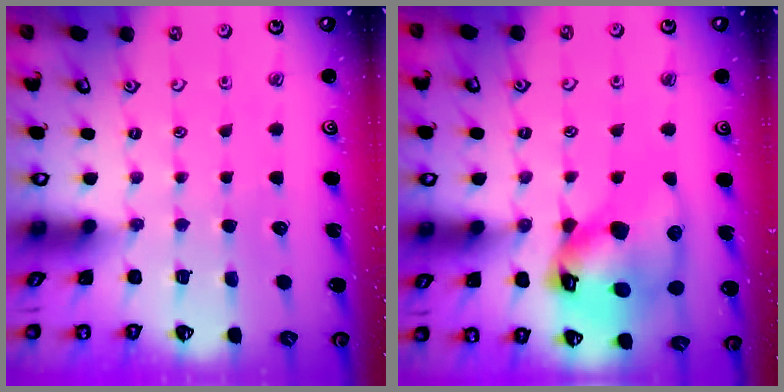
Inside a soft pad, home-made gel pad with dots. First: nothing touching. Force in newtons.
{"total": 18.1, "press": 17.9, "slide": 2.5}